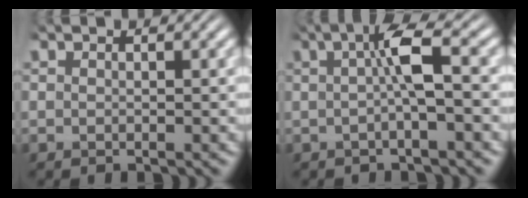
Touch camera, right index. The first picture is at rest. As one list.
[{"total": 4.0, "force": [0.8, 0.4, 3.9], "torque": [-0.068, 0.011, 0.010]}]